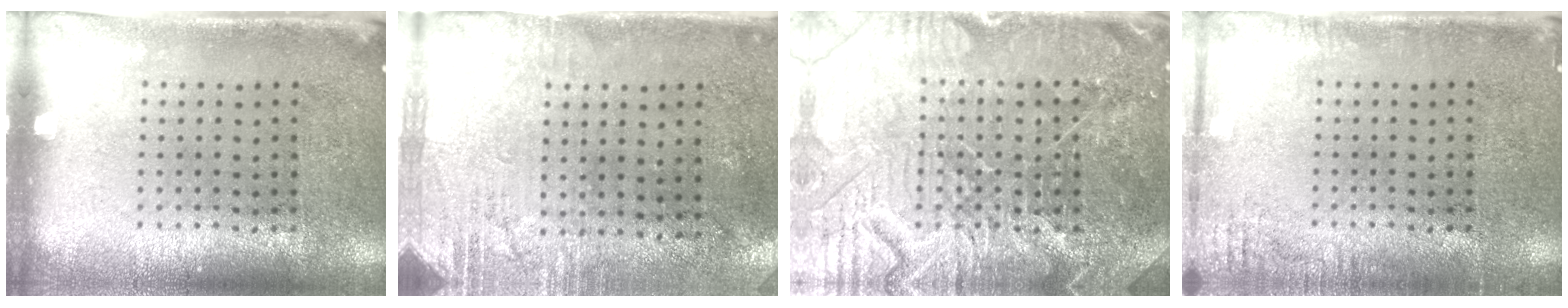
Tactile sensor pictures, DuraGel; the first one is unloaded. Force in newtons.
{"total": 2.7, "press": 2.3, "slide": 1.4}
{"total": 4.8, "press": 4.8, "slide": 0.6}
{"total": 1.7, "press": 1.7, "slide": 0.2}